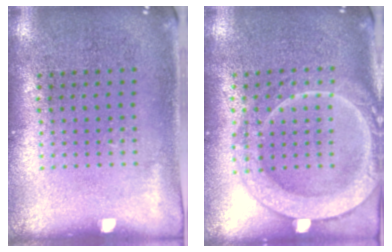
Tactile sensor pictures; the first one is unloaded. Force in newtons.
{"total": 2.0, "press": 2.0, "slide": 0.3}